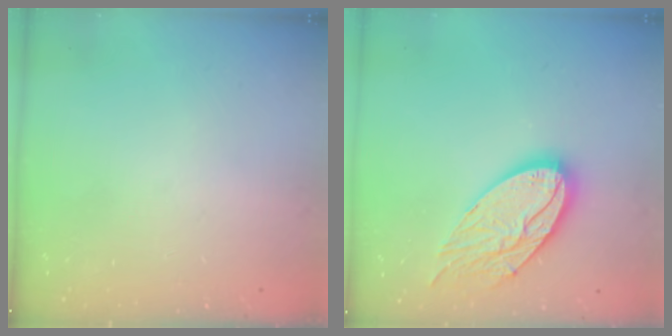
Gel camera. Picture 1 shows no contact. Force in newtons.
{"total": 17.3, "press": 17.2, "slide": 1.5}